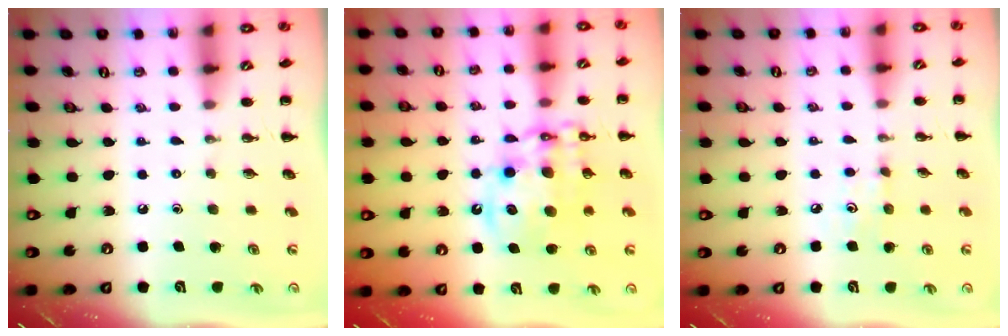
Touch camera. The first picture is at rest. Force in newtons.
{"total": 13.9, "press": 13.5, "slide": 3.1}
{"total": 4.3, "press": 4.1, "slide": 1.4}